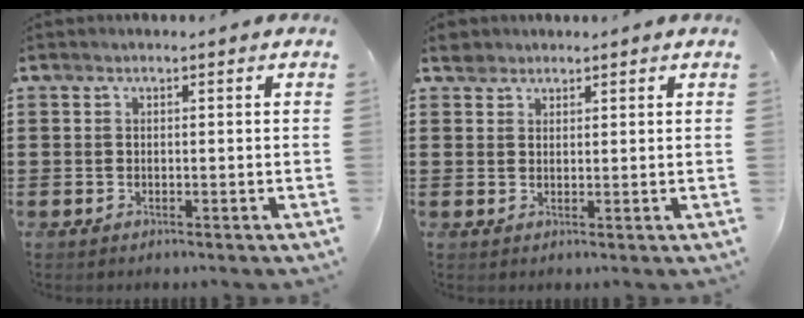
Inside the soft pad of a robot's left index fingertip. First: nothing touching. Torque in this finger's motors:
{"motor_torque": [0.01, 0.02, -0.08, -0.03]}